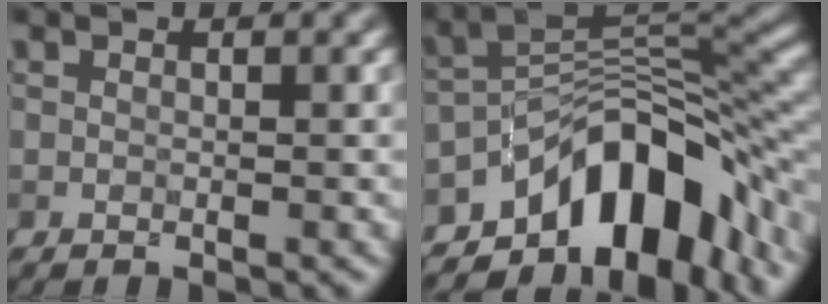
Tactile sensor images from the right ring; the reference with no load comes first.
{"total": 11.6, "force": [-6.8, 5.8, 7.4], "torque": [-0.092, 0.003, -0.124]}